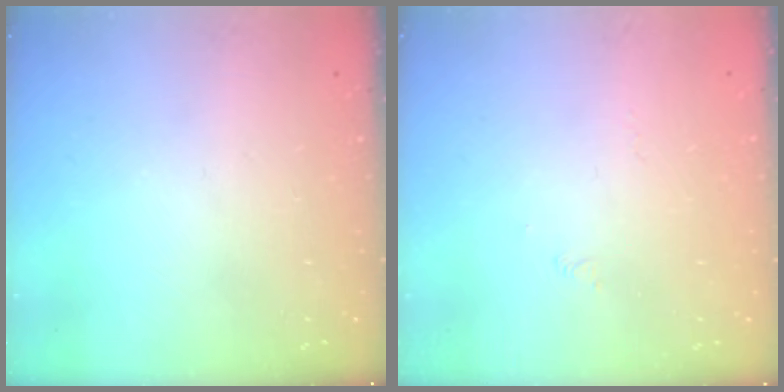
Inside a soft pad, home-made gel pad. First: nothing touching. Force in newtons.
{"total": 1.7, "press": 1.6, "slide": 0.4}